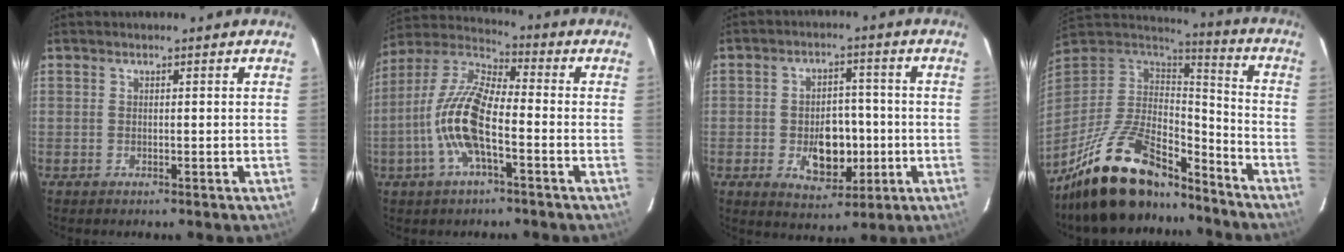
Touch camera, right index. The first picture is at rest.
{"total": 13.8, "force": [-3.9, 4.6, 12.4], "torque": [-0.260, 0.003, -0.083]}
{"total": 9.1, "force": [-2.2, 6.2, 6.4], "torque": [-0.113, 0.005, -0.016]}
{"total": 23.3, "force": [-17.6, 8.7, 12.6], "torque": [-0.252, -0.012, -0.291]}